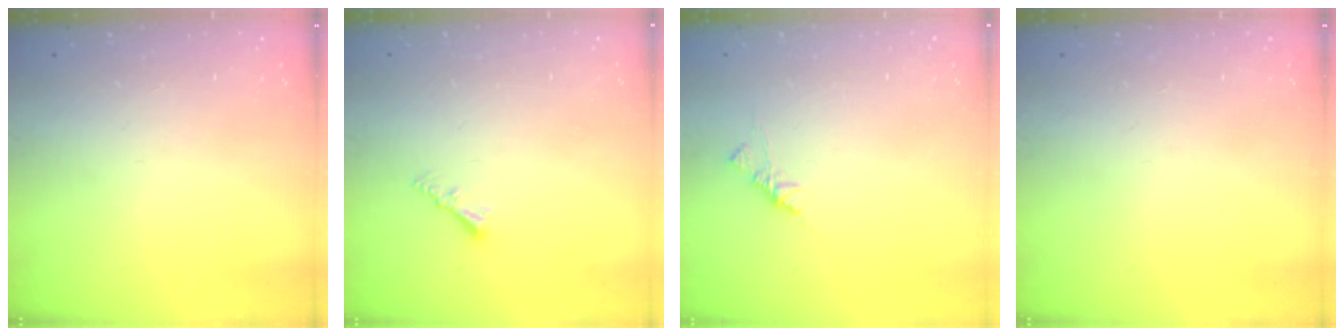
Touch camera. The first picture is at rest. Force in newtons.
{"total": 2.0, "press": 2.0, "slide": 0.3}
{"total": 1.9, "press": 1.7, "slide": 0.6}
{"total": 0.0}